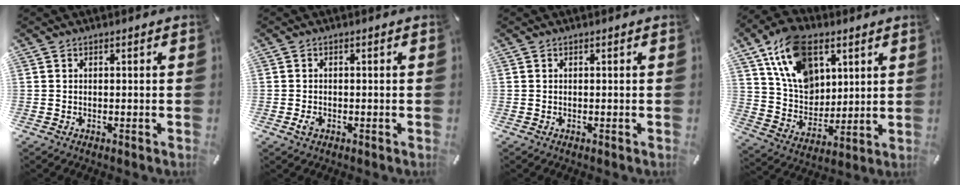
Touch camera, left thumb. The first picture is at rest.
{"total": 1.7, "force": [-0.5, 1.3, 1.0], "torque": [-0.026, -0.002, -0.011]}
{"total": 0.0}
{"total": 17.1, "force": [8.5, 11.5, 9.3], "torque": [-0.194, -0.030, 0.160]}